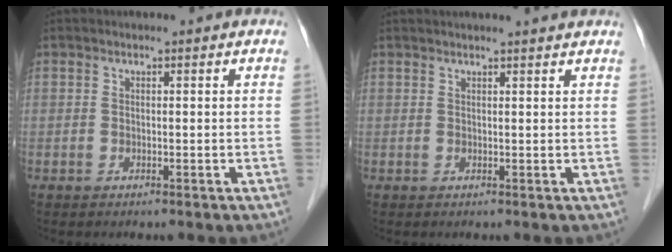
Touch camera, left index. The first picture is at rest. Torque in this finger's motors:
{"motor_torque": [-0.10, -1.44, 0.30, 0.07]}